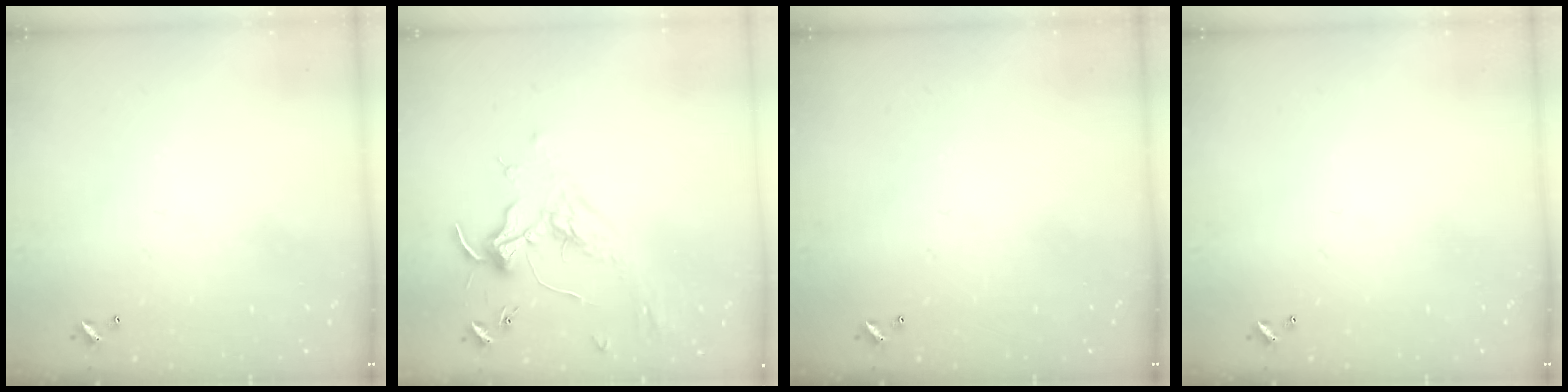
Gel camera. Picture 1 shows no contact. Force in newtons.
{"total": 1.7, "press": 1.5, "slide": 0.9}
{"total": 0.0}
{"total": 0.0}